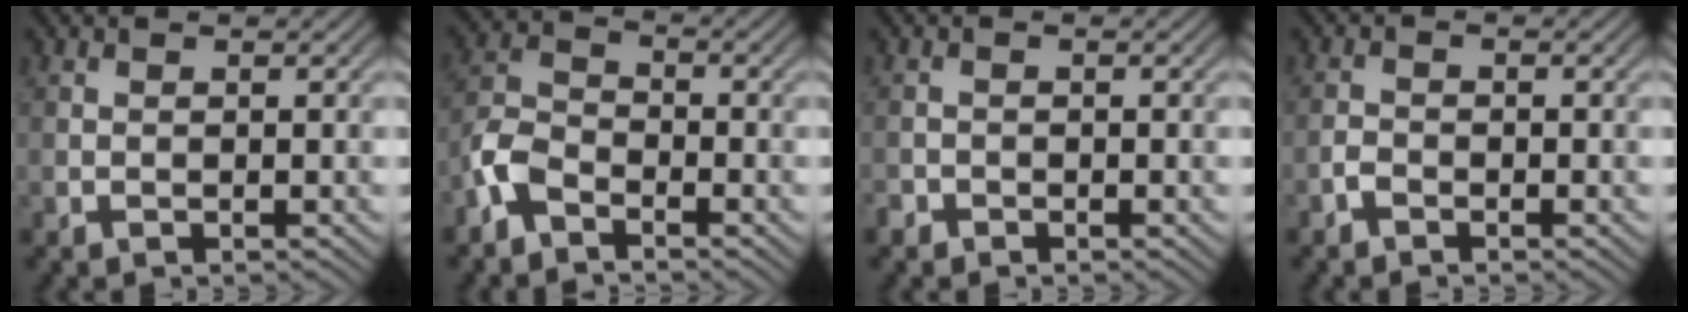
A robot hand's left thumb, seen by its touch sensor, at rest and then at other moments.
{"total": 4.6, "force": [-3.1, 2.3, 2.4], "torque": [-0.055, 0.003, -0.083]}
{"total": 1.0, "force": [-0.8, 0.6, 0.1], "torque": [-0.001, -0.002, -0.018]}
{"total": 1.3, "force": [-1.0, 0.6, 0.6], "torque": [-0.010, 0.002, -0.025]}